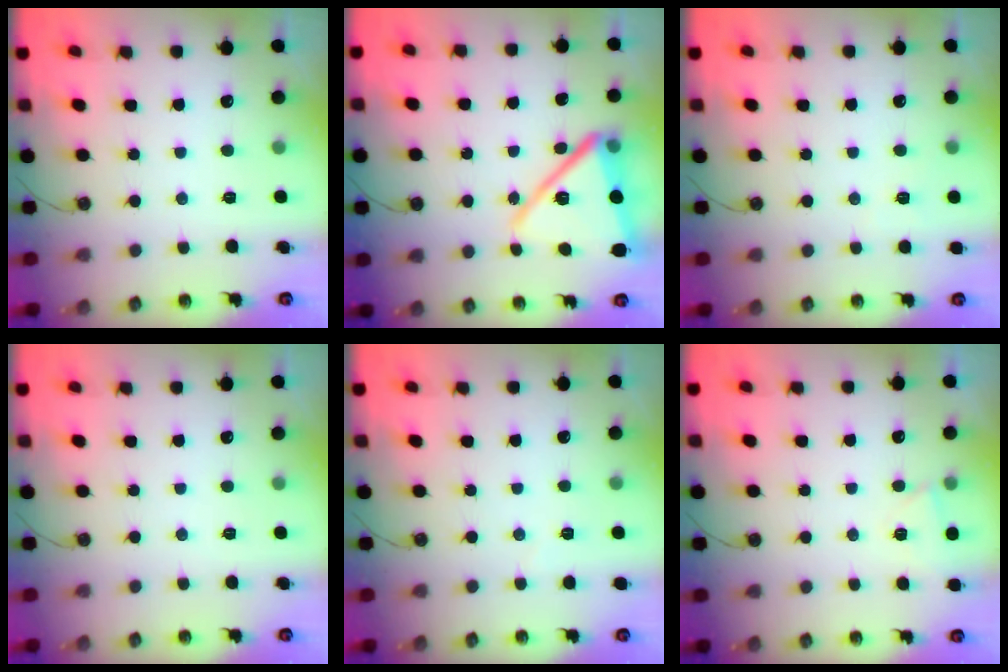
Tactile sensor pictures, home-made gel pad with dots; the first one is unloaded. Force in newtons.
{"total": 18.4, "press": 18.1, "slide": 3.2}
{"total": 2.8, "press": 2.8, "slide": 0.3}
{"total": 0.0}
{"total": 2.1, "press": 1.9, "slide": 0.7}
{"total": 3.3, "press": 3.3, "slide": 0.5}